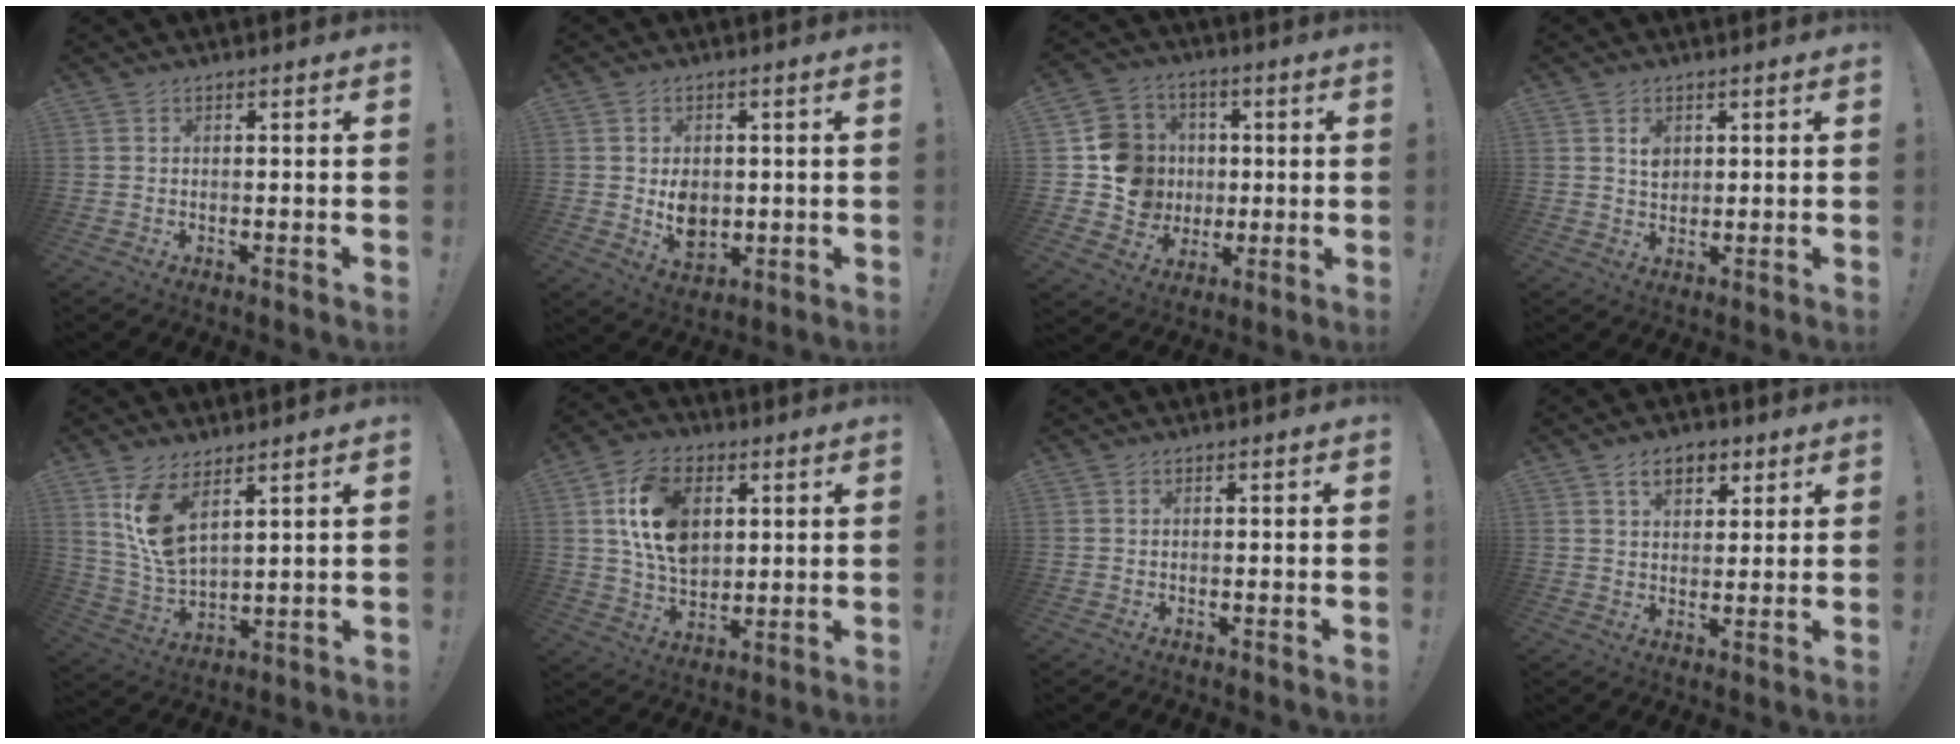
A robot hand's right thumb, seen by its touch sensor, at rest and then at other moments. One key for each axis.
{"total": 7.4, "fx": 0.6, "fy": 6.5, "fz": 3.4, "tx": -0.044, "ty": -0.005, "tz": 0.018}
{"total": 14.4, "fx": -0.1, "fy": 13.5, "fz": 5.0, "tx": -0.056, "ty": 0.017, "tz": 0.020}
{"total": 3.5, "fx": 1.3, "fy": 2.9, "fz": 1.6, "tx": -0.013, "ty": -0.007, "tz": 0.020}
{"total": 10.8, "fx": 6.6, "fy": 4.7, "fz": 7.2, "tx": -0.135, "ty": -0.036, "tz": 0.125}
{"total": 16.3, "fx": 4.6, "fy": 11.6, "fz": 10.5, "tx": -0.179, "ty": 0.003, "tz": 0.091}
{"total": 0.0}
{"total": 7.3, "fx": 3.6, "fy": 4.7, "fz": 4.3, "tx": -0.063, "ty": -0.002, "tz": 0.064}